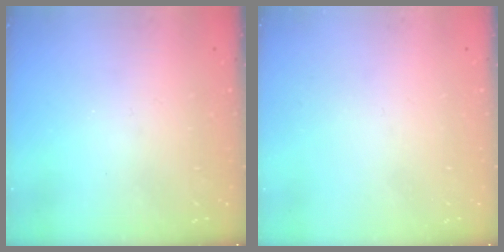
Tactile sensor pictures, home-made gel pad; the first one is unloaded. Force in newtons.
{"total": 0.0}